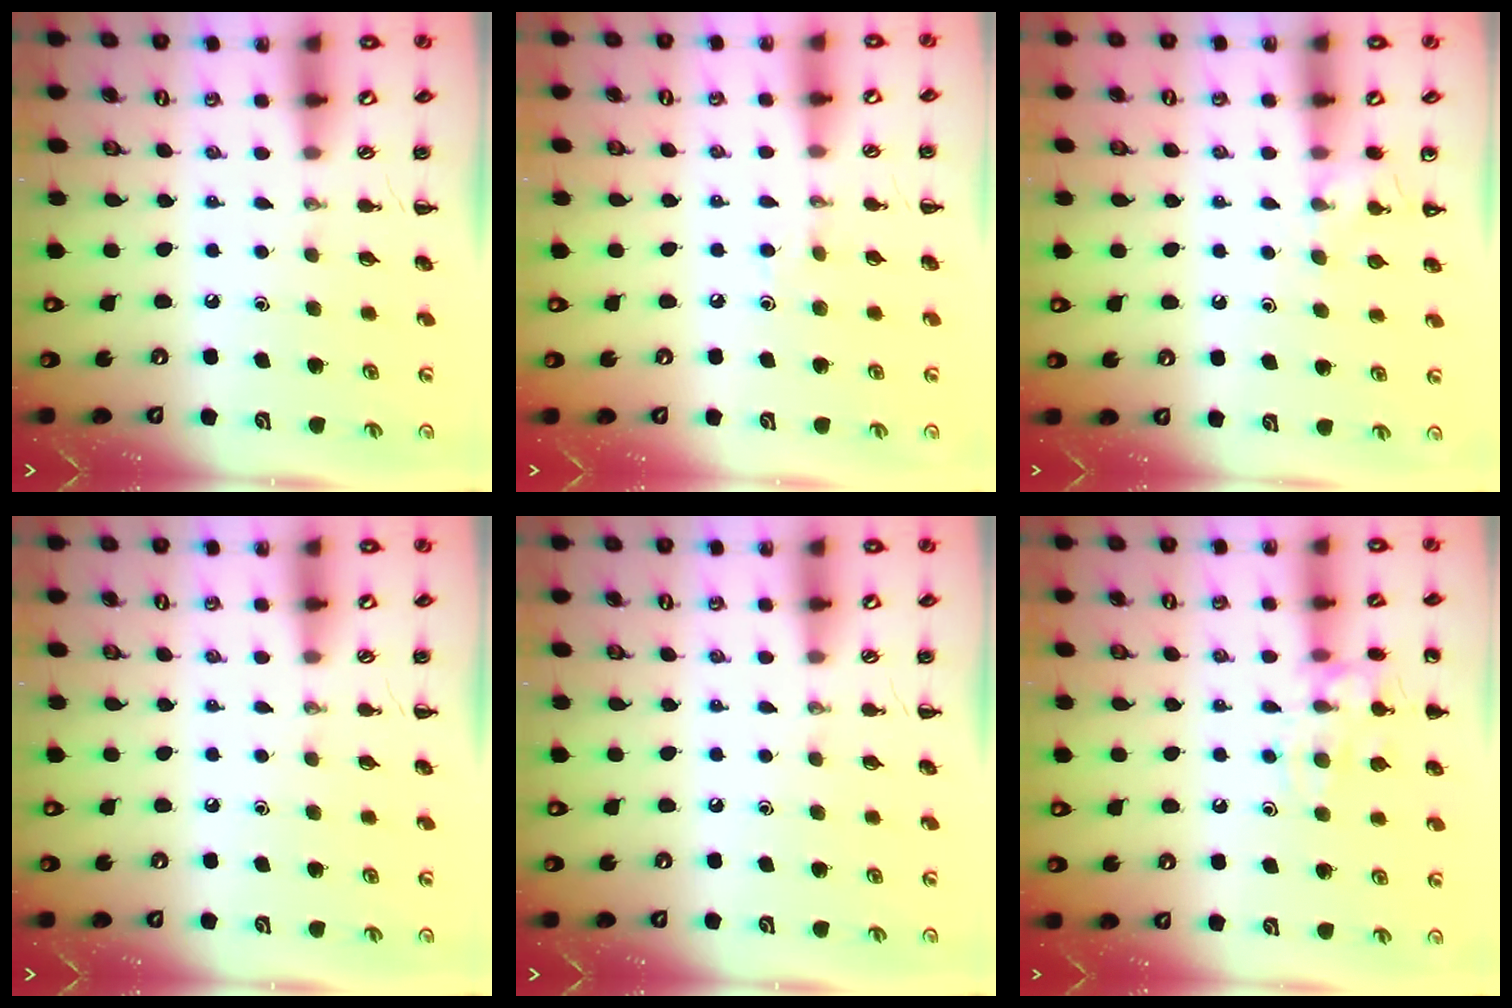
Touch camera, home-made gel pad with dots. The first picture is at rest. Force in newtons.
{"total": 2.7, "press": 2.5, "slide": 0.9}
{"total": 5.8, "press": 5.7, "slide": 1.3}
{"total": 0.0}
{"total": 0.0}
{"total": 12.7, "press": 12.6, "slide": 0.8}